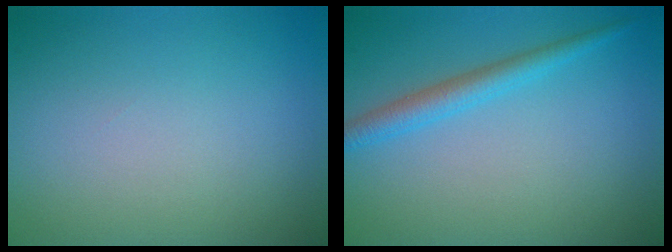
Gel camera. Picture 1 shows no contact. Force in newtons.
{"total": 2.5, "press": 2.5, "slide": 0.1}